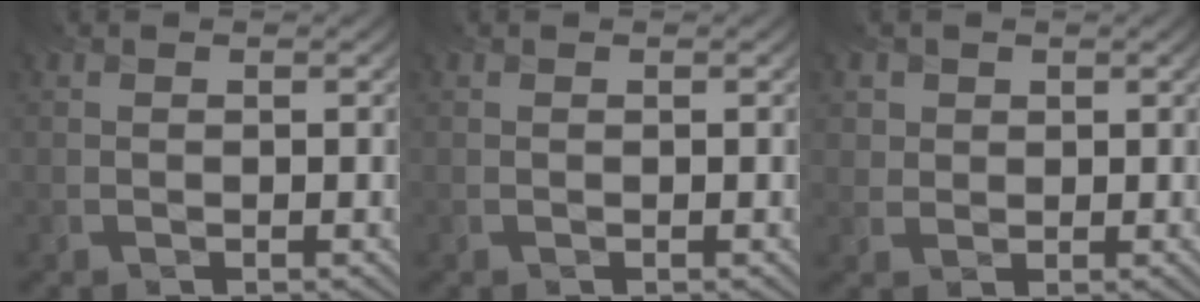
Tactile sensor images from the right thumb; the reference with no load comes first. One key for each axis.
{"total": 0.0}
{"total": 2.8, "fx": 1.3, "fy": 2.4, "fz": 0.7, "tx": -0.025, "ty": -0.012, "tz": 0.031}